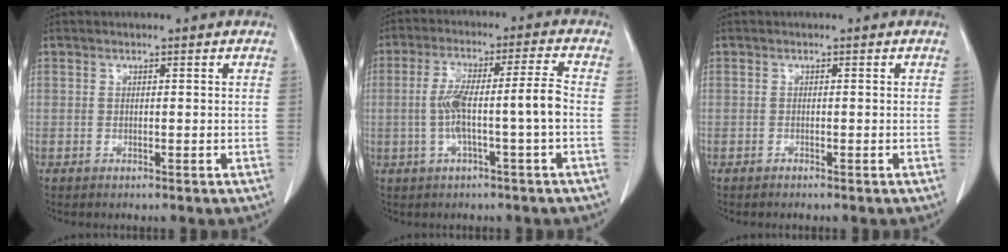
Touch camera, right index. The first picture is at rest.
{"total": 8.4, "force": [-1.4, -0.1, 8.3], "torque": [-0.159, 0.025, -0.019]}
{"total": 0.0}